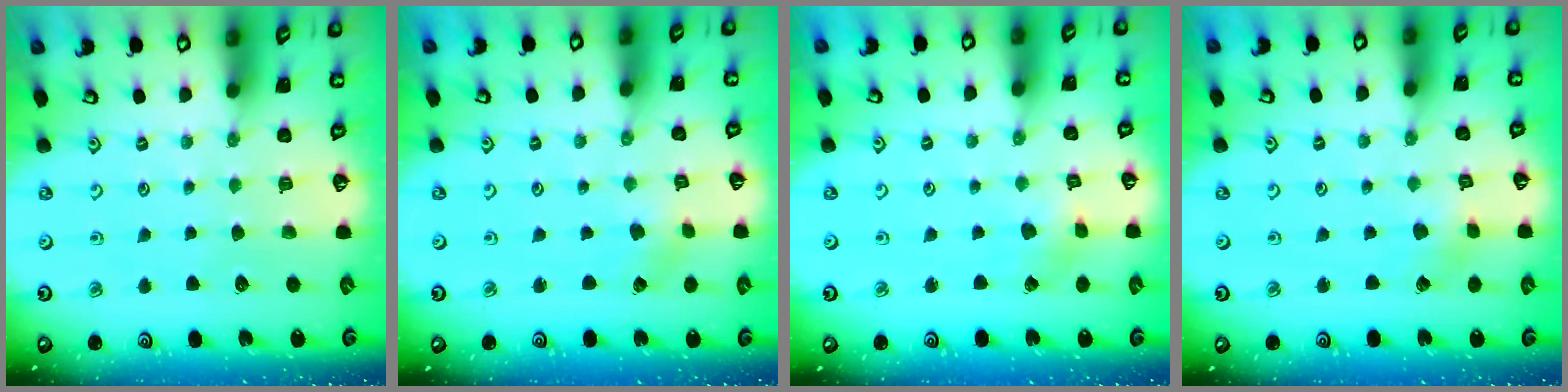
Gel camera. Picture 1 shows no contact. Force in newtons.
{"total": 1.4, "press": 1.4, "slide": 0.1}
{"total": 2.2, "press": 2.2, "slide": 0.2}
{"total": 2.4, "press": 2.4, "slide": 0.2}